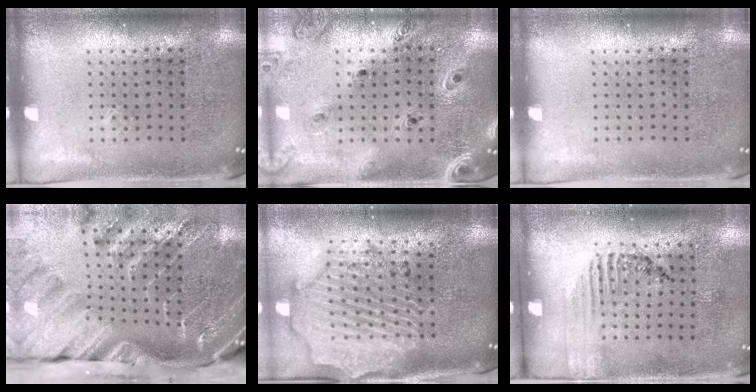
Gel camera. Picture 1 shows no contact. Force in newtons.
{"total": 1.2, "press": 1.2, "slide": 0.2}
{"total": 0.0}
{"total": 4.4, "press": 3.3, "slide": 3.0}
{"total": 3.0, "press": 2.6, "slide": 1.5}
{"total": 1.5, "press": 1.1, "slide": 1.1}